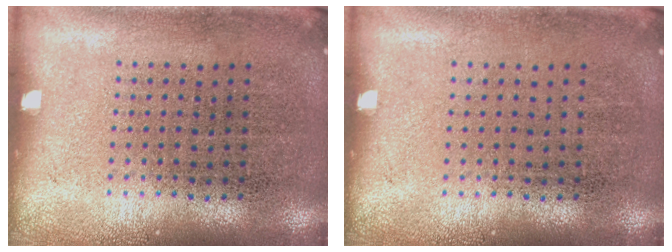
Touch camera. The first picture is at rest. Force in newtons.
{"total": 0.0}